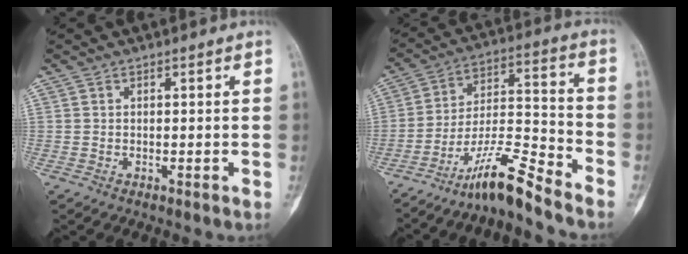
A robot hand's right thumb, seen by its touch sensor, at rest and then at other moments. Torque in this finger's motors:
{"motor_torque": [1.46, -0.29, 0.73, -1.45, 0.32]}